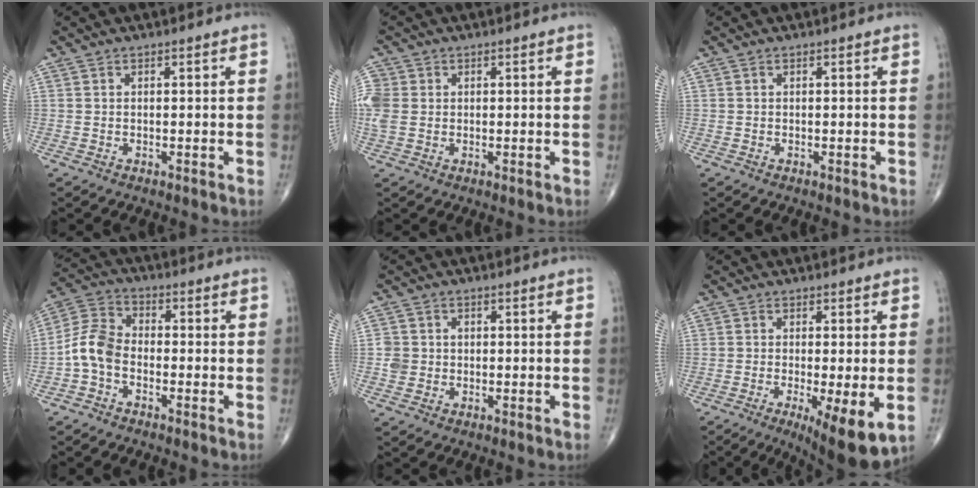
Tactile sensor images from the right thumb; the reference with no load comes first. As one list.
[{"total": 6.3, "force": [0.6, 5.2, 3.5], "torque": [-0.099, 0.011, 0.013]}, {"total": 0.0}, {"total": 7.3, "force": [-2.2, 4.9, 4.9], "torque": [-0.091, 0.027, -0.060]}, {"total": 3.1, "force": [-0.2, 3.0, 0.8], "torque": [0.005, 0.008, -0.005]}, {"total": 11.0, "force": [-3.5, 2.7, 10.0], "torque": [-0.155, -0.023, -0.049]}]